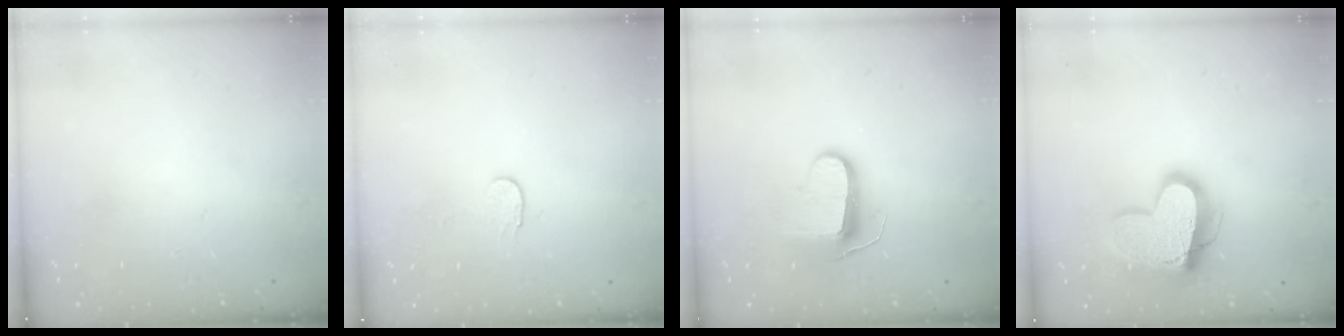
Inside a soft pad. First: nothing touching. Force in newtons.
{"total": 2.9, "press": 2.9, "slide": 0.3}
{"total": 9.7, "press": 9.7, "slide": 0.4}
{"total": 16.5, "press": 16.4, "slide": 1.5}